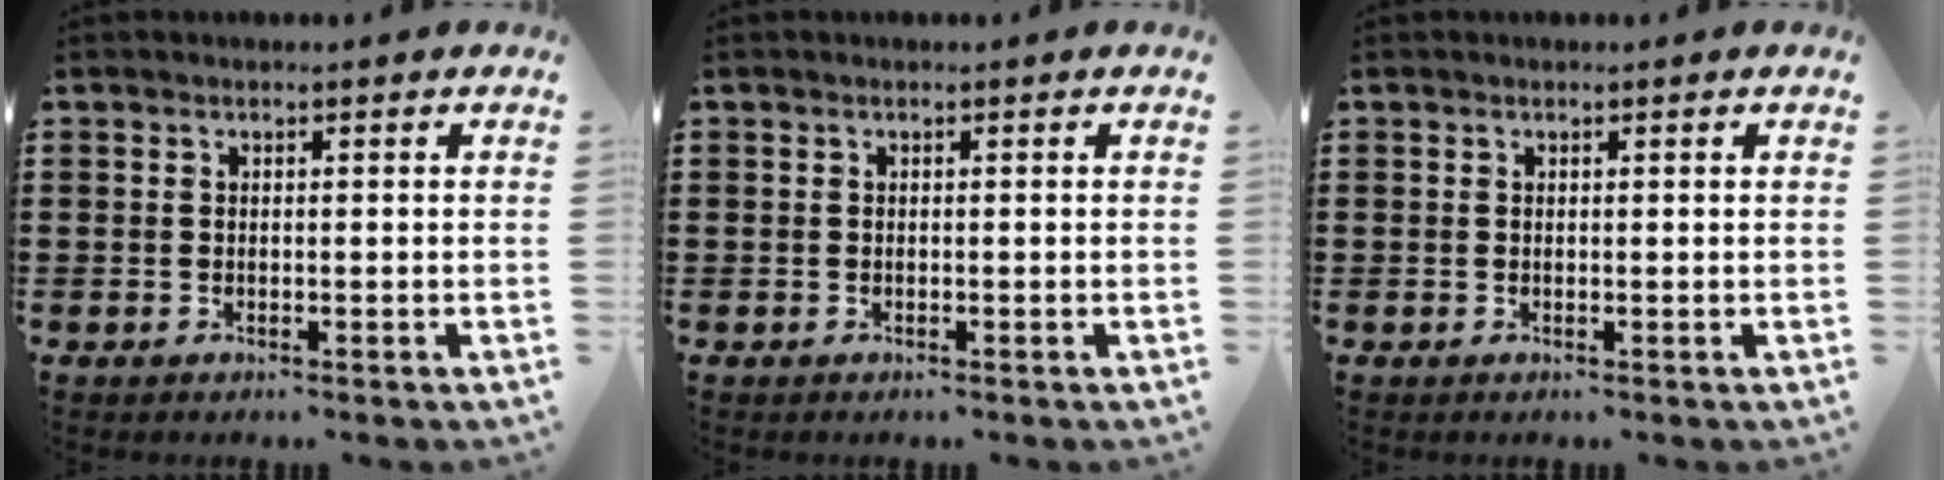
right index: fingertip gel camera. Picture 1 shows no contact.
{"total": 0.0}
{"total": 0.0}